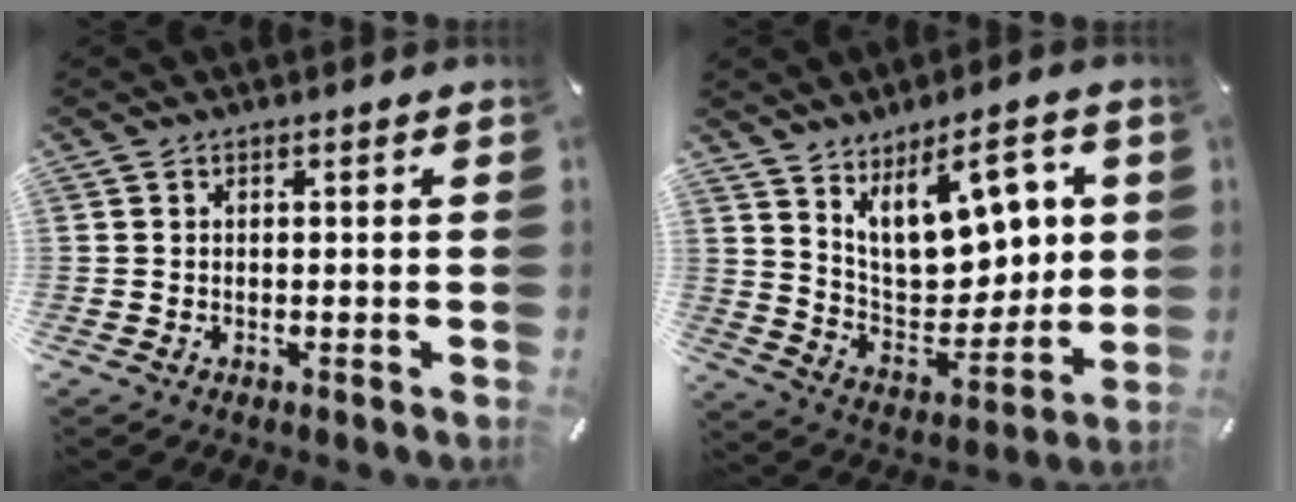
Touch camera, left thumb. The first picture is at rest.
{"total": 15.2, "force": [8.4, 8.6, 9.4], "torque": [-0.141, -0.051, 0.151]}